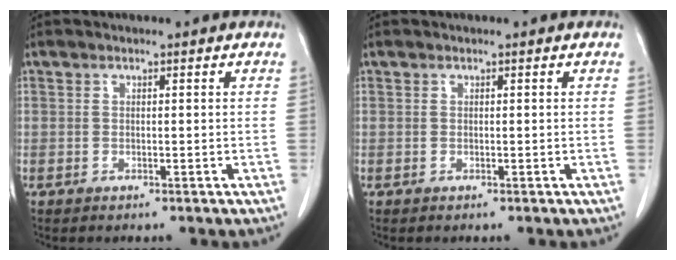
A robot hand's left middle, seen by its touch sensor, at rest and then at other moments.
{"total": 0.0}